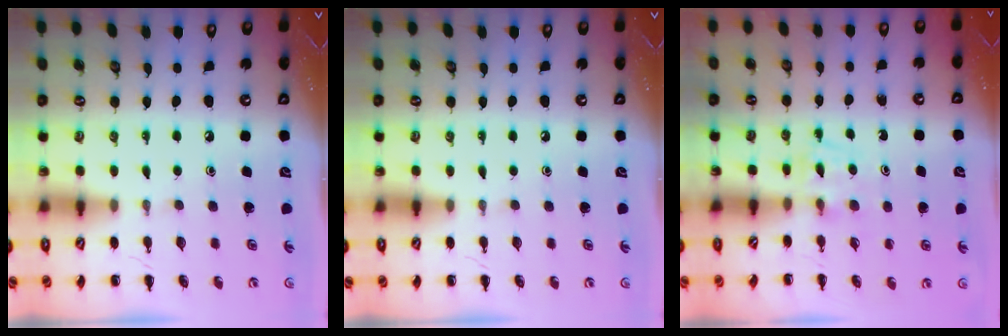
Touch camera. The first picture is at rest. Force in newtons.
{"total": 0.0}
{"total": 5.1, "press": 4.9, "slide": 1.4}